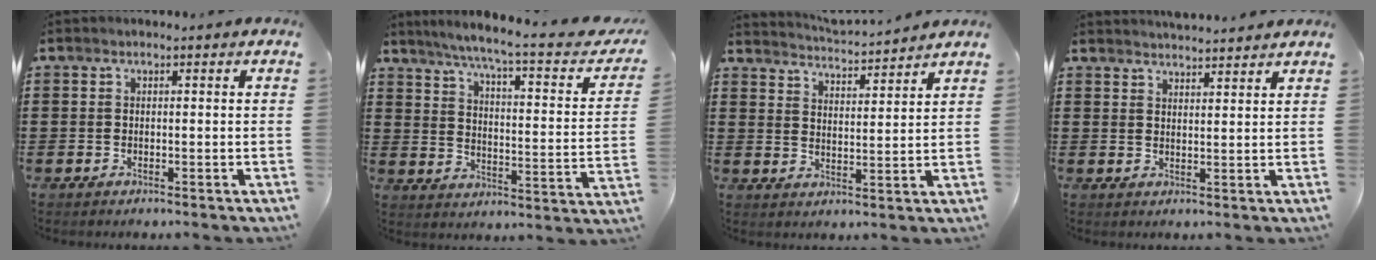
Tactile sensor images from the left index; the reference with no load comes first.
{"total": 6.4, "force": [4.8, -0.2, 4.2], "torque": [-0.093, -0.041, 0.071]}
{"total": 3.4, "force": [3.3, -0.5, 0.1], "torque": [-0.019, -0.028, 0.053]}
{"total": 2.8, "force": [2.8, -0.2, 0.0], "torque": [-0.007, -0.010, 0.053]}